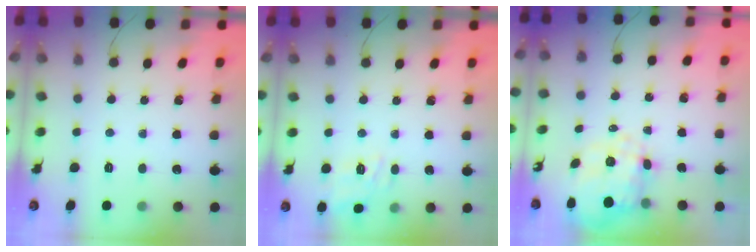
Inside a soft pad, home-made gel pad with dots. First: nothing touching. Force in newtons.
{"total": 11.5, "press": 11.5, "slide": 0.7}
{"total": 3.8, "press": 3.0, "slide": 2.3}